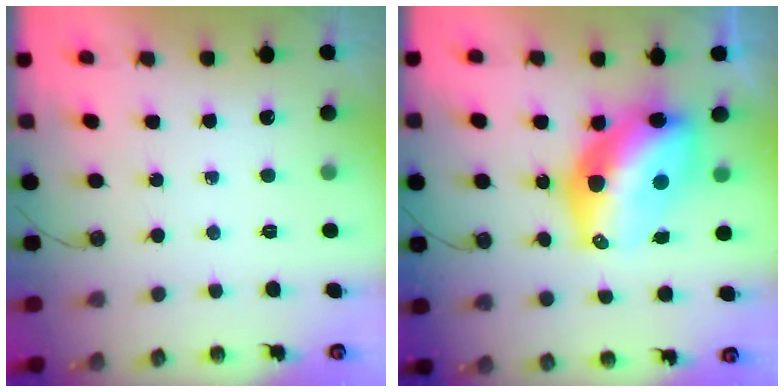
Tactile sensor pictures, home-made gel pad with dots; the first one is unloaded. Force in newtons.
{"total": 16.2, "press": 16.1, "slide": 1.5}